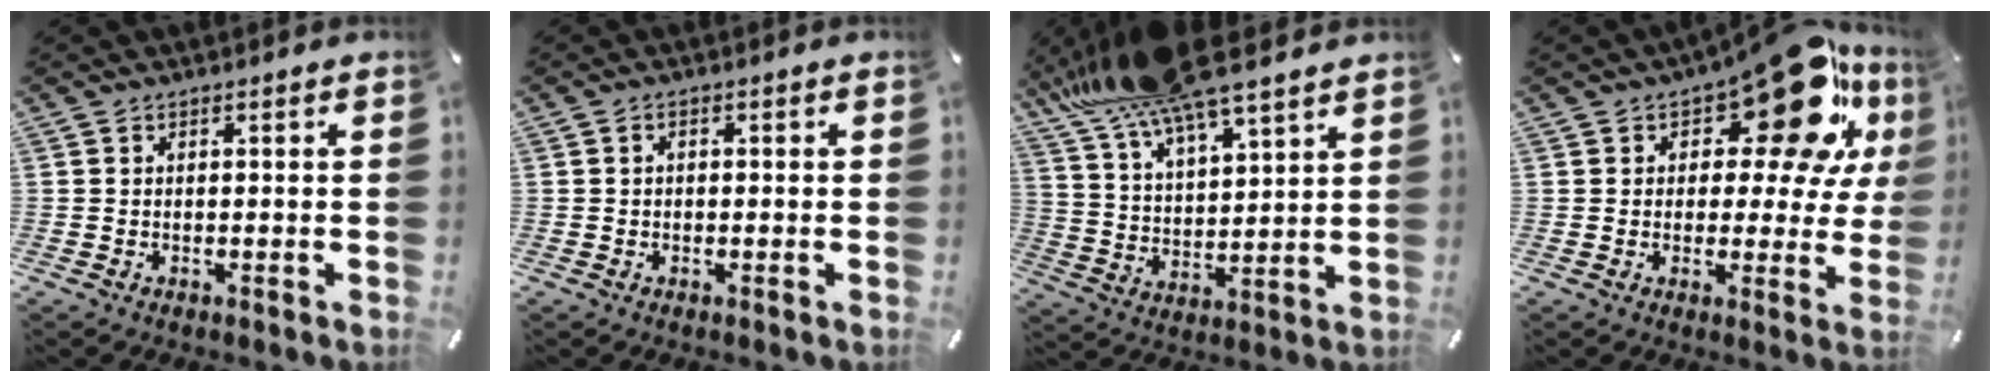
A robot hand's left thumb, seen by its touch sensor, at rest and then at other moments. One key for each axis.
{"total": 1.1, "fx": 0.0, "fy": 0.8, "fz": 0.7, "tx": -0.014, "ty": 0.006, "tz": -0.002}
{"total": 15.6, "fx": 13.4, "fy": 2.9, "fz": 7.5, "tx": -0.169, "ty": -0.077, "tz": 0.237}
{"total": 19.8, "fx": 11.0, "fy": 8.9, "fz": 13.8, "tx": -0.192, "ty": -0.071, "tz": 0.182}